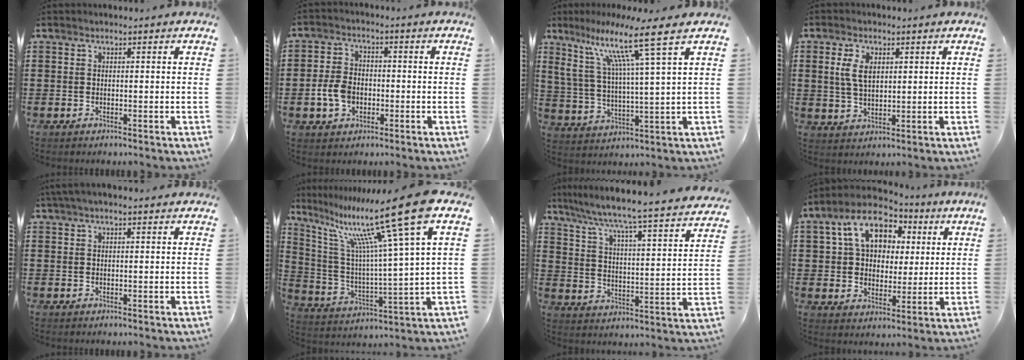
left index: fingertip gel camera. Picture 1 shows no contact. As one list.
[{"total": 5.4, "force": [-1.3, 3.7, 3.6], "torque": [-0.097, -0.001, -0.031]}, {"total": 11.8, "force": [7.5, -0.1, 9.1], "torque": [-0.198, -0.025, 0.118]}, {"total": 4.8, "force": [1.4, 2.7, 3.7], "torque": [-0.087, 0.007, 0.021]}, {"total": 2.0, "force": [1.4, 0.2, 1.4], "torque": [-0.029, 0.002, 0.026]}, {"total": 18.2, "force": [11.5, 0.3, 14.1], "torque": [-0.275, -0.067, 0.177]}, {"total": 4.8, "force": [4.1, -1.1, 2.3], "torque": [-0.065, -0.053, 0.054]}, {"total": 10.6, "force": [4.8, 7.2, 6.1], "torque": [-0.132, 0.007, 0.088]}]